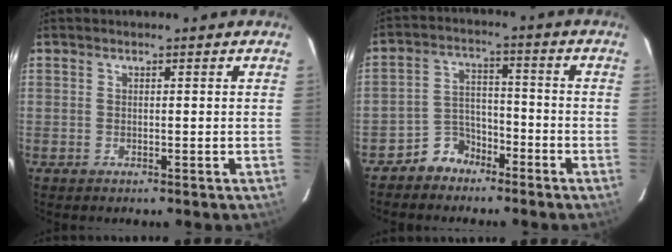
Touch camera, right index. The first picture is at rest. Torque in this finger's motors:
{"motor_torque": [-0.05, -0.08, -0.23, -0.10]}